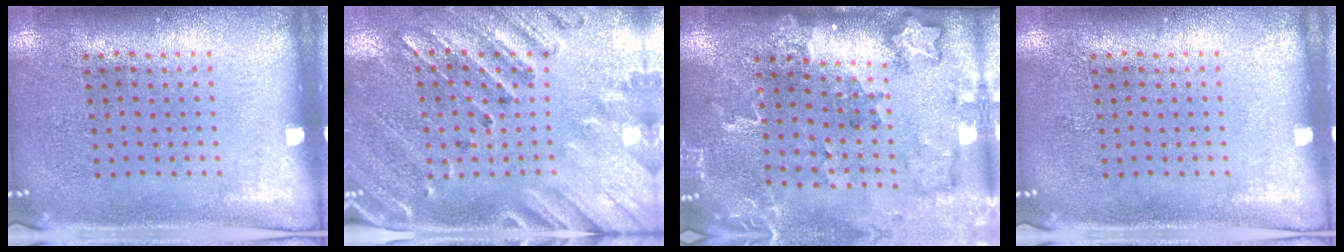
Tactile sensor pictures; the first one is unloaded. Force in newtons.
{"total": 2.6, "press": 2.2, "slide": 1.3}
{"total": 1.8, "press": 1.8, "slide": 0.3}
{"total": 0.0}